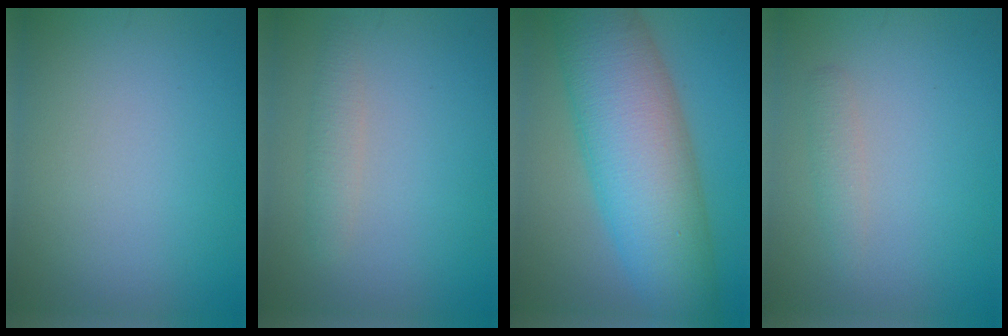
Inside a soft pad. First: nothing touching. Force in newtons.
{"total": 1.6, "press": 1.6, "slide": 0.0}
{"total": 12.7, "press": 12.7, "slide": 0.3}
{"total": 1.3, "press": 1.3, "slide": 0.0}